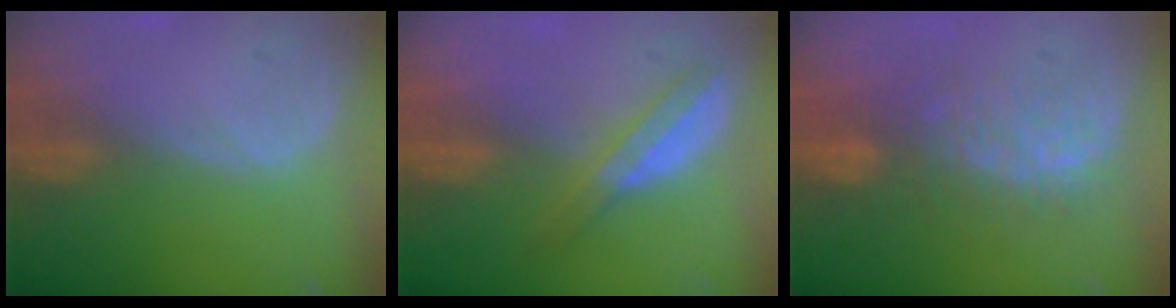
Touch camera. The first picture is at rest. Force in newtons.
{"total": 5.7, "press": 5.0, "slide": 2.7}
{"total": 7.8, "press": 7.6, "slide": 1.7}